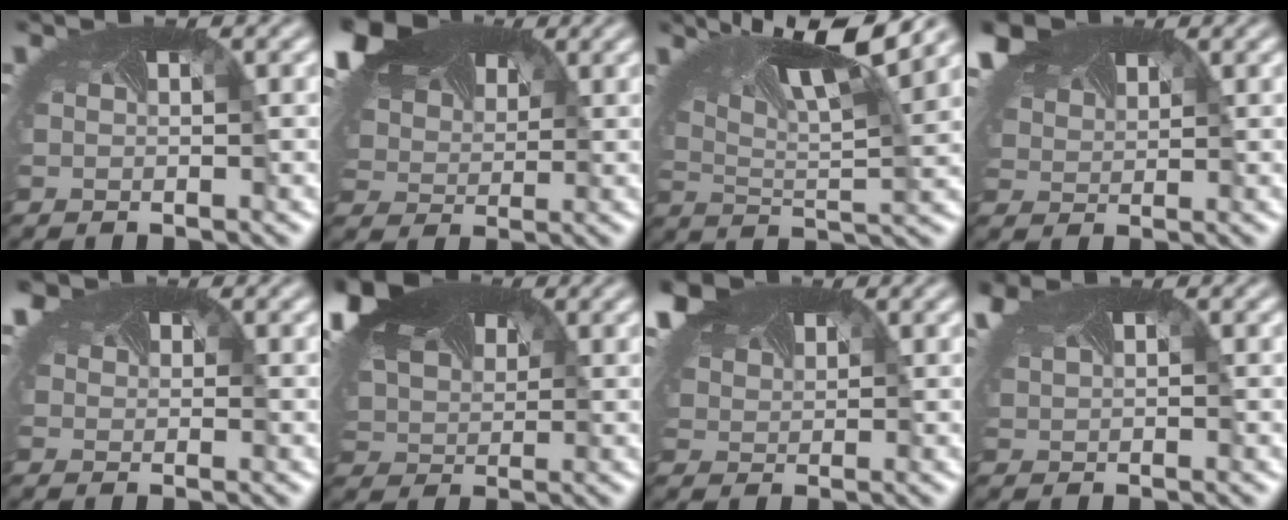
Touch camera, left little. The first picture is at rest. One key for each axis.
{"total": 11.4, "fx": 6.7, "fy": 6.6, "fz": 6.4, "tx": -0.171, "ty": 0.019, "tz": 0.126}
{"total": 9.8, "fx": 5.8, "fy": 2.6, "fz": 7.4, "tx": -0.155, "ty": -0.006, "tz": 0.102}
{"total": 5.3, "fx": 4.1, "fy": 2.5, "fz": 2.2, "tx": -0.084, "ty": 0.005, "tz": 0.081}
{"total": 2.4, "fx": 2.1, "fy": 1.1, "fz": 0.3, "tx": -0.032, "ty": -0.004, "tz": 0.031}
{"total": 11.2, "fx": 5.7, "fy": 6.8, "fz": 6.7, "tx": -0.193, "ty": 0.019, "tz": 0.115}
{"total": 5.2, "fx": 4.0, "fy": 2.6, "fz": 2.1, "tx": -0.081, "ty": 0.005, "tz": 0.079}
{"total": 3.5, "fx": 2.3, "fy": 1.4, "fz": 2.2, "tx": -0.077, "ty": 0.003, "tz": 0.049}